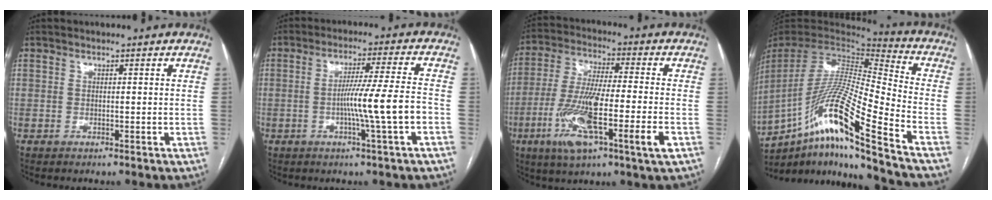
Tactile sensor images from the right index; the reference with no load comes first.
{"total": 8.8, "force": [-2.3, -1.2, 8.4], "torque": [-0.141, 0.001, -0.038]}
{"total": 15.8, "force": [-5.4, 1.3, 14.8], "torque": [-0.290, -0.019, -0.097]}
{"total": 21.2, "force": [-14.4, -1.3, 15.5], "torque": [-0.311, -0.015, -0.271]}